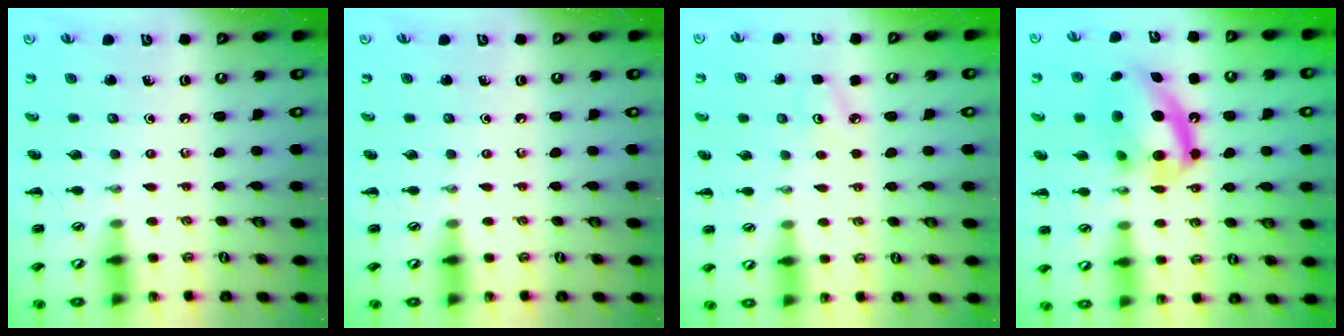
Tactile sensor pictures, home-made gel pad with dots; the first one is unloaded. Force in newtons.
{"total": 0.0}
{"total": 4.7, "press": 4.5, "slide": 1.4}
{"total": 16.8, "press": 16.5, "slide": 3.1}